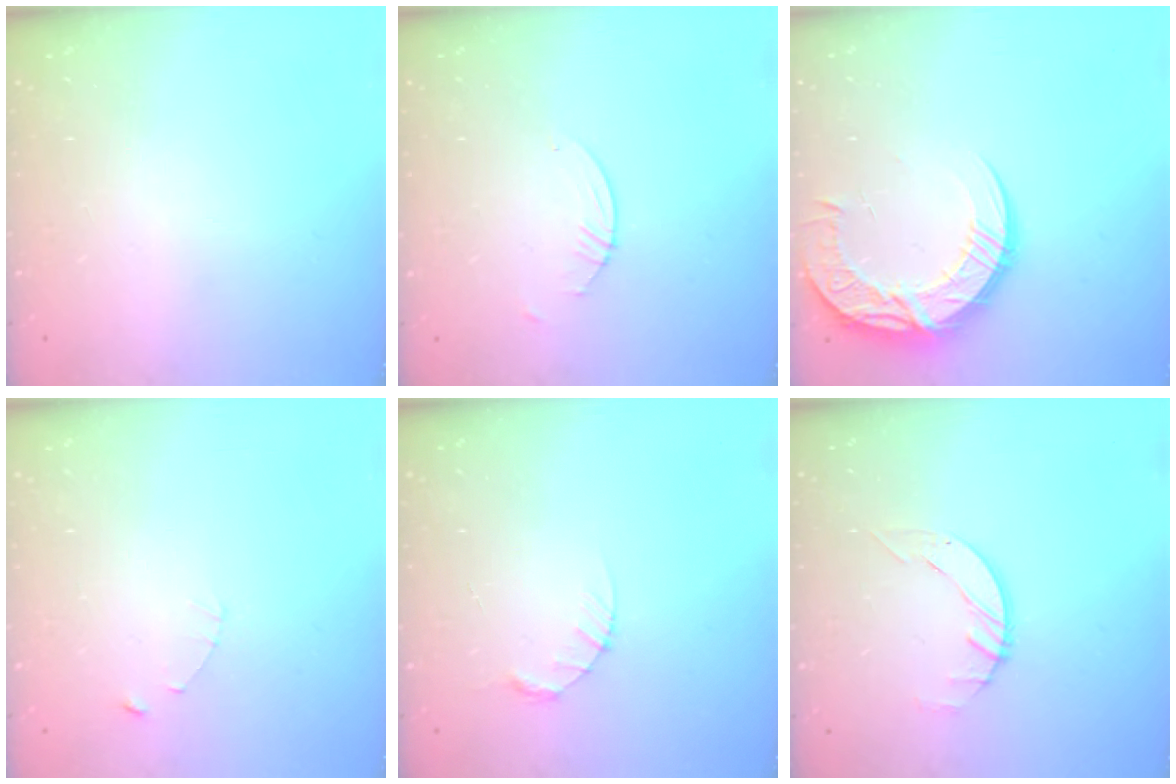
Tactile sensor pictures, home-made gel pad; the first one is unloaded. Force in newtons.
{"total": 0.8, "press": 0.8, "slide": 0.2}
{"total": 18.4, "press": 18.4, "slide": 1.0}
{"total": 1.2, "press": 1.1, "slide": 0.2}
{"total": 3.4, "press": 3.4, "slide": 0.4}
{"total": 2.9, "press": 2.8, "slide": 0.3}